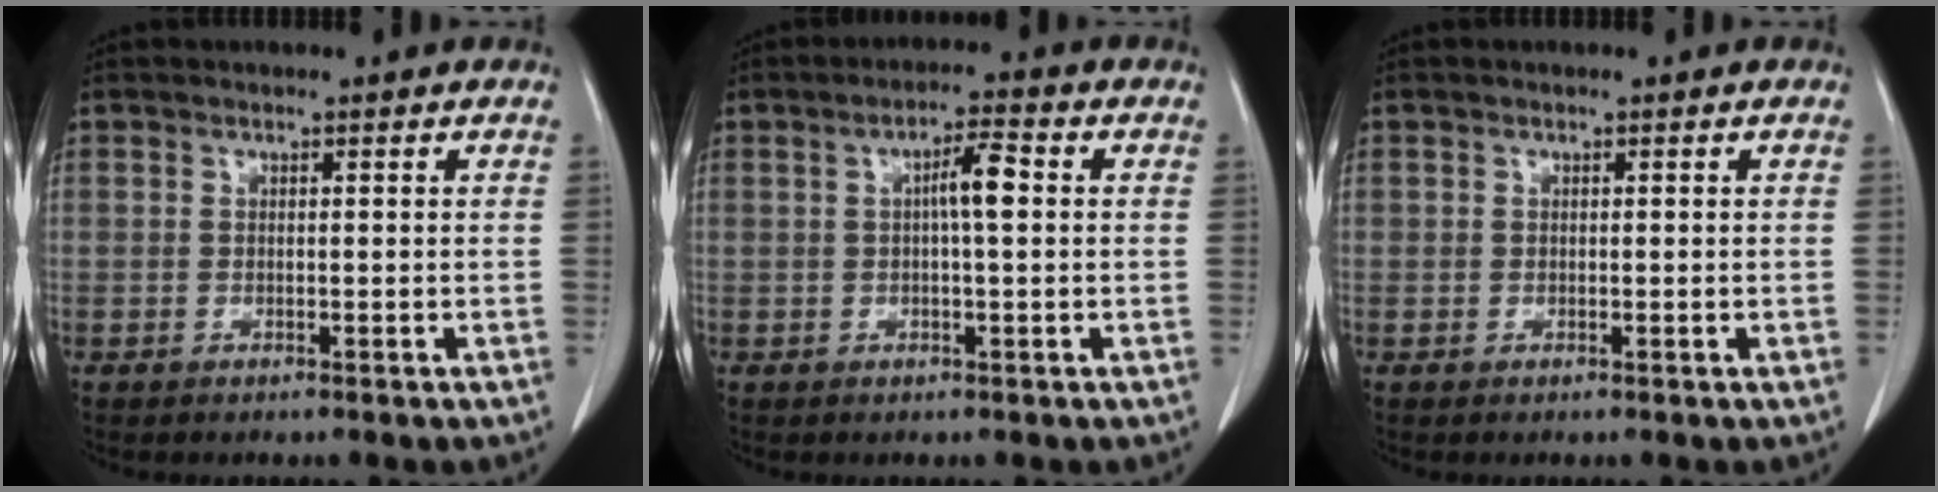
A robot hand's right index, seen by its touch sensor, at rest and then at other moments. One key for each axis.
{"total": 4.4, "fx": 0.5, "fy": 0.5, "fz": 4.3, "tx": -0.075, "ty": 0.009, "tz": 0.005}
{"total": 0.0}